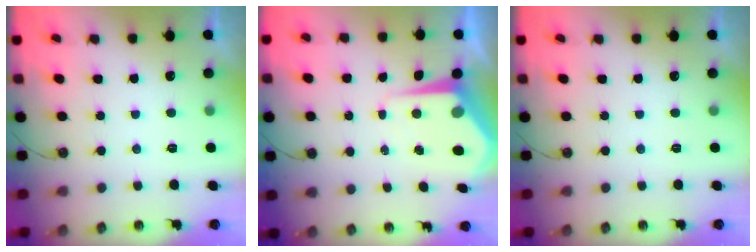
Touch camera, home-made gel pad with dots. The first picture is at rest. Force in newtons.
{"total": 7.4, "press": 7.4, "slide": 0.6}
{"total": 0.0}